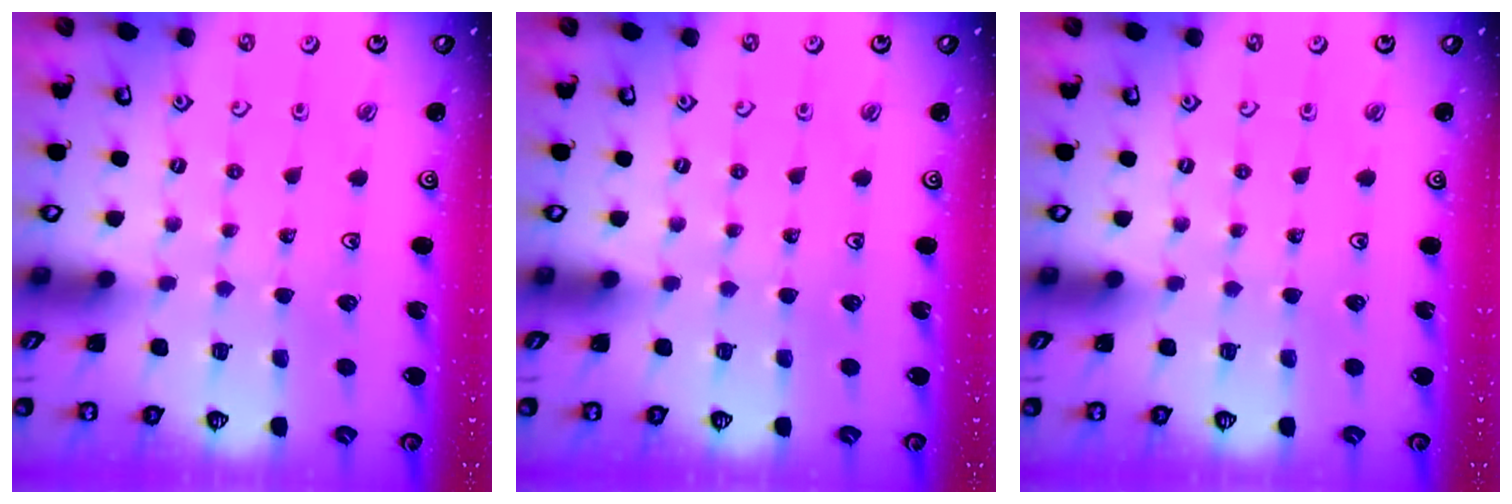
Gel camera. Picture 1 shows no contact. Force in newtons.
{"total": 0.0}
{"total": 0.0}